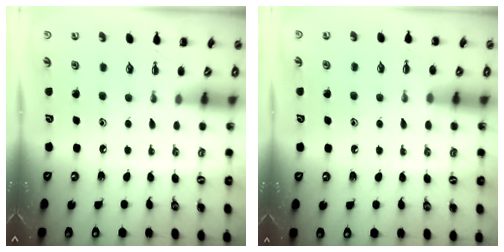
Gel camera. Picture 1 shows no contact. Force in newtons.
{"total": 6.0, "press": 5.8, "slide": 1.5}